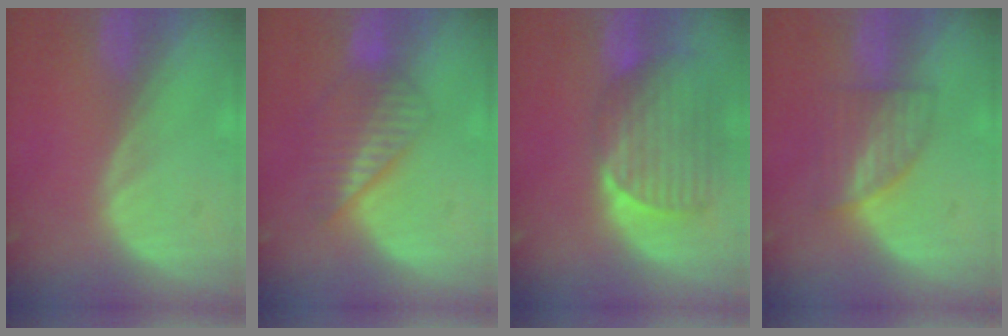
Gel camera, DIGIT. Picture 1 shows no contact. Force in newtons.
{"total": 6.6, "press": 6.0, "slide": 2.6}
{"total": 9.4, "press": 8.3, "slide": 4.4}
{"total": 5.9, "press": 5.7, "slide": 1.5}